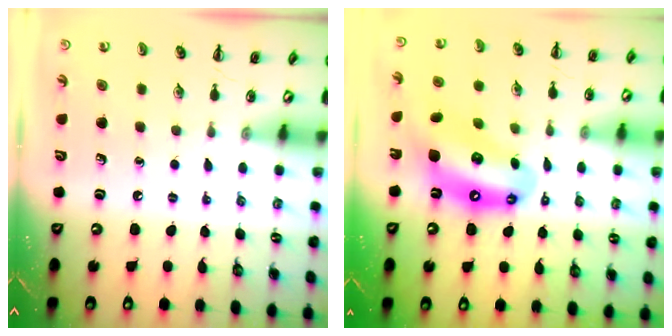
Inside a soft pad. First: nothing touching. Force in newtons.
{"total": 14.1, "press": 13.6, "slide": 3.9}